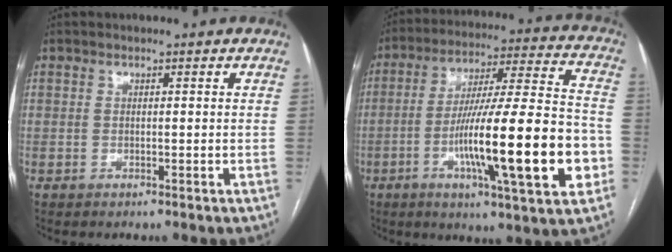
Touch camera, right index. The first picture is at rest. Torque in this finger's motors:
{"motor_torque": [1.70, -0.44, 0.83, 0.21]}